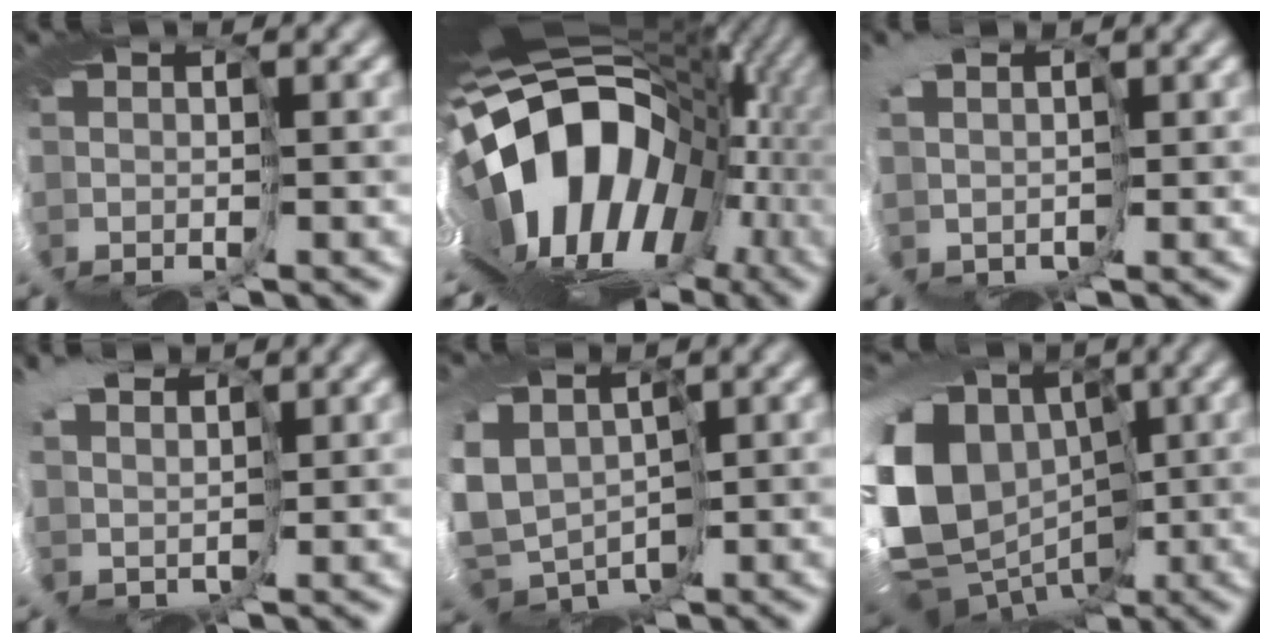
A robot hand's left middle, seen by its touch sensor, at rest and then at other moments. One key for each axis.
{"total": 17.2, "fx": -0.5, "fy": 10.8, "fz": 13.4, "tx": -0.206, "ty": 0.006, "tz": -0.019}
{"total": 4.0, "fx": 1.1, "fy": 3.2, "fz": 2.3, "tx": -0.050, "ty": -0.020, "tz": 0.010}
{"total": 3.8, "fx": 2.8, "fy": 2.3, "fz": 1.1, "tx": -0.032, "ty": 0.005, "tz": 0.034}
{"total": 9.9, "fx": -0.9, "fy": 7.5, "fz": 6.3, "tx": -0.126, "ty": -0.013, "tz": -0.016}
{"total": 15.4, "fx": 0.6, "fy": 12.6, "fz": 8.8, "tx": -0.190, "ty": -0.001, "tz": 0.002}